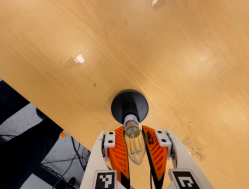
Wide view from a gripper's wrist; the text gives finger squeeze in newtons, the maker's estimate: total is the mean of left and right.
{"total": 19.9, "left": 21.1, "right": 18.8}